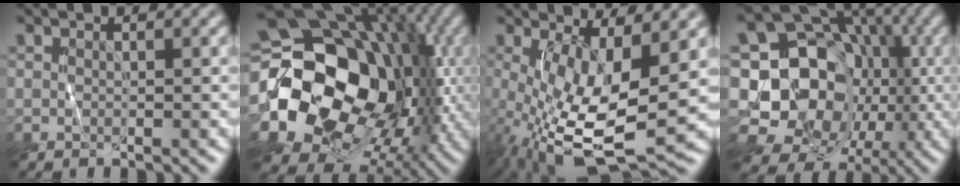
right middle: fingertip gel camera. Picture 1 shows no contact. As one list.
[{"total": 21.1, "force": [-1.4, 16.5, 13.2], "torque": [-0.246, -0.036, -0.016]}, {"total": 10.3, "force": [-1.4, 3.5, 9.6], "torque": [-0.194, -0.025, -0.017]}, {"total": 17.2, "force": [-2.4, 14.9, 8.4], "torque": [-0.121, 0.012, -0.063]}]